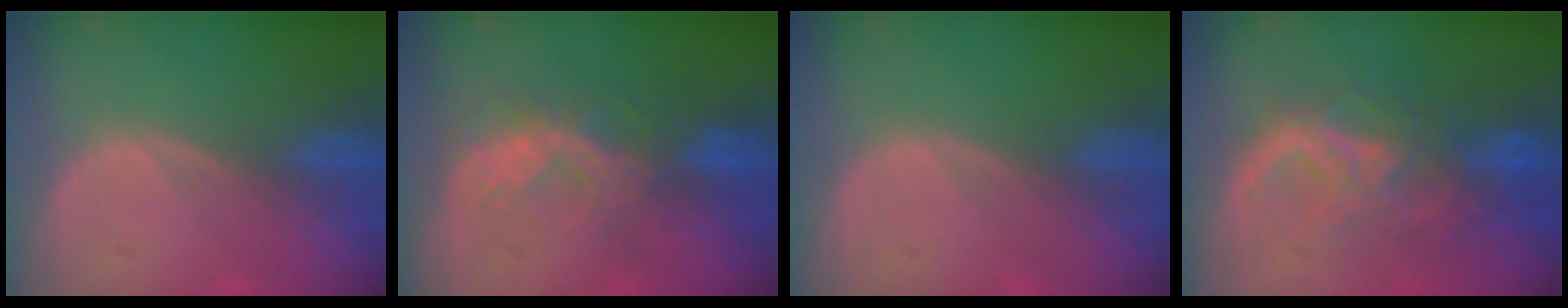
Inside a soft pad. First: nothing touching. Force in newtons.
{"total": 6.4, "press": 6.1, "slide": 2.0}
{"total": 0.0}
{"total": 8.7, "press": 7.6, "slide": 4.4}